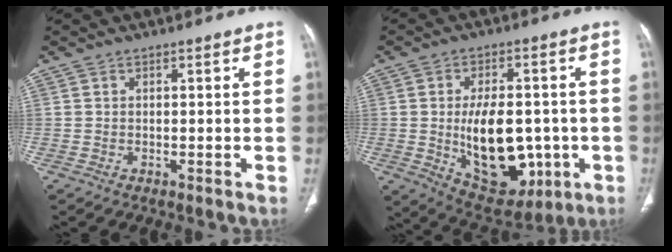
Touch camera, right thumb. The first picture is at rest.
{"total": 17.5, "force": [-2.3, 10.1, 14.1], "torque": [-0.188, 0.000, -0.008]}